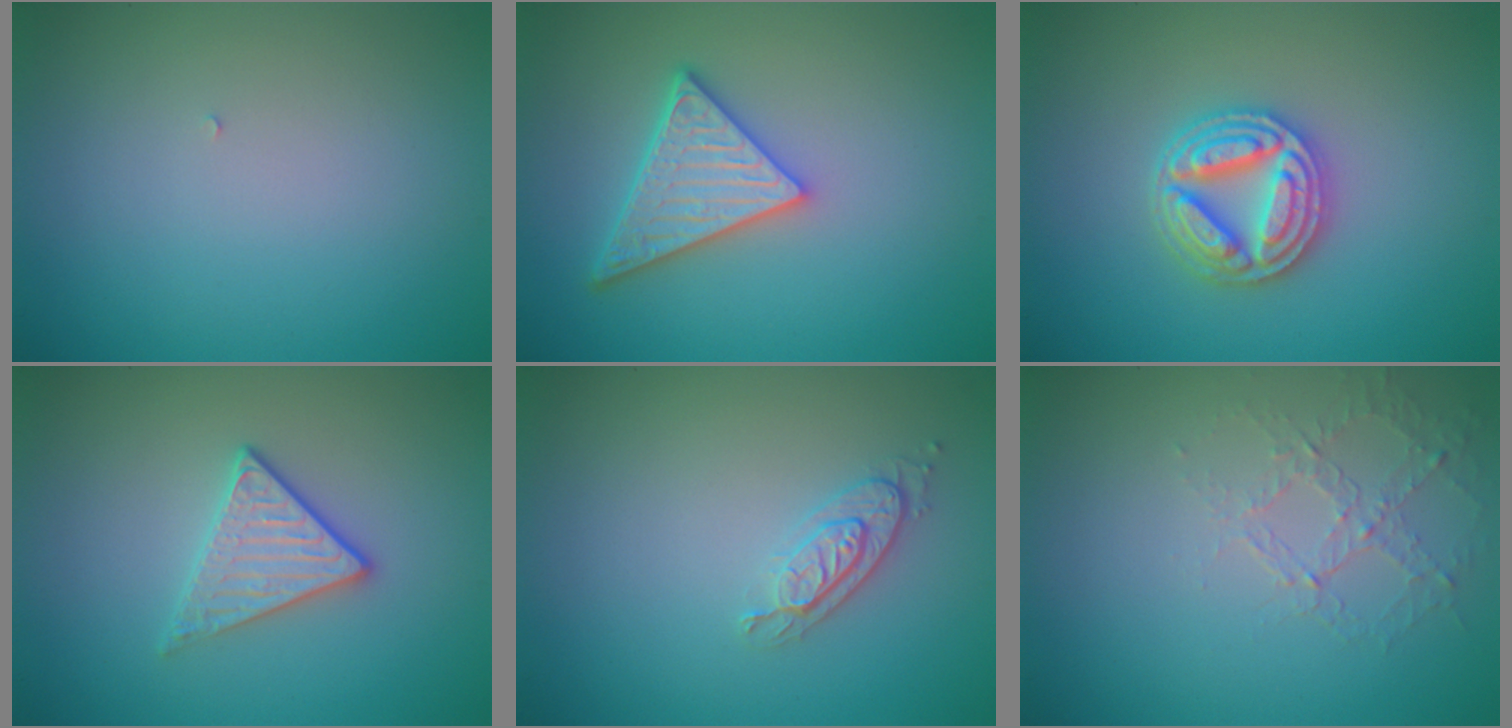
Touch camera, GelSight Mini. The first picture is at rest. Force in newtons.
{"total": 4.7, "press": 4.2, "slide": 2.2}
{"total": 5.0, "press": 5.0, "slide": 0.8}
{"total": 2.8, "press": 2.6, "slide": 1.1}
{"total": 2.1, "press": 1.9, "slide": 0.8}
{"total": 1.4, "press": 0.8, "slide": 1.2}